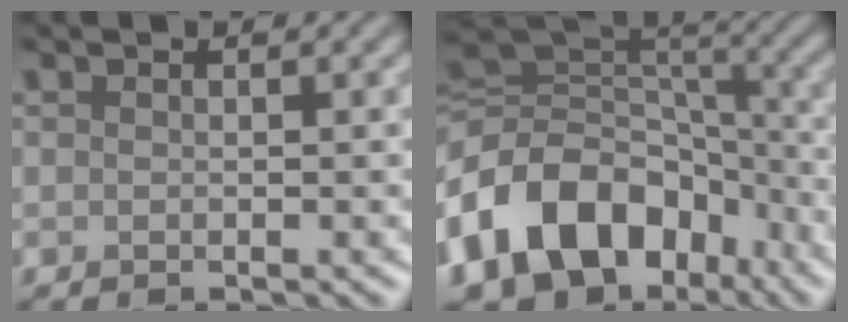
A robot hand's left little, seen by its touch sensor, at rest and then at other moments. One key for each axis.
{"total": 13.9, "fx": -6.1, "fy": 9.9, "fz": 7.6, "tx": -0.152, "ty": 0.004, "tz": -0.112}